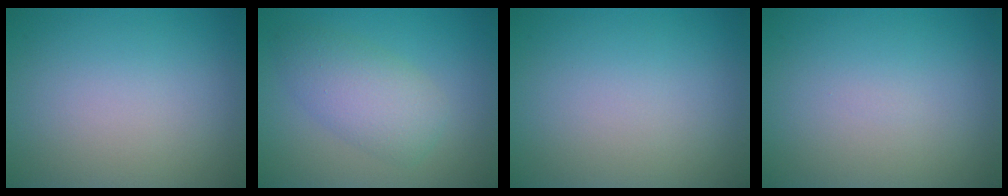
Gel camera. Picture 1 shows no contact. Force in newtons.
{"total": 4.3, "press": 4.3, "slide": 0.2}
{"total": 0.0}
{"total": 0.0}